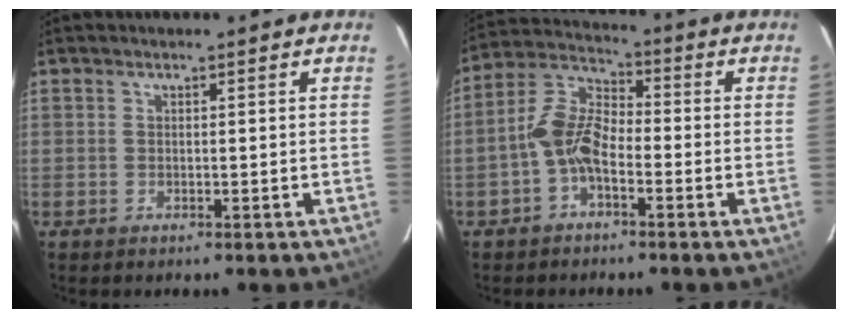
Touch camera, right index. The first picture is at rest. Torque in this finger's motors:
{"motor_torque": [0.30, -0.11, 0.41, 0.06]}